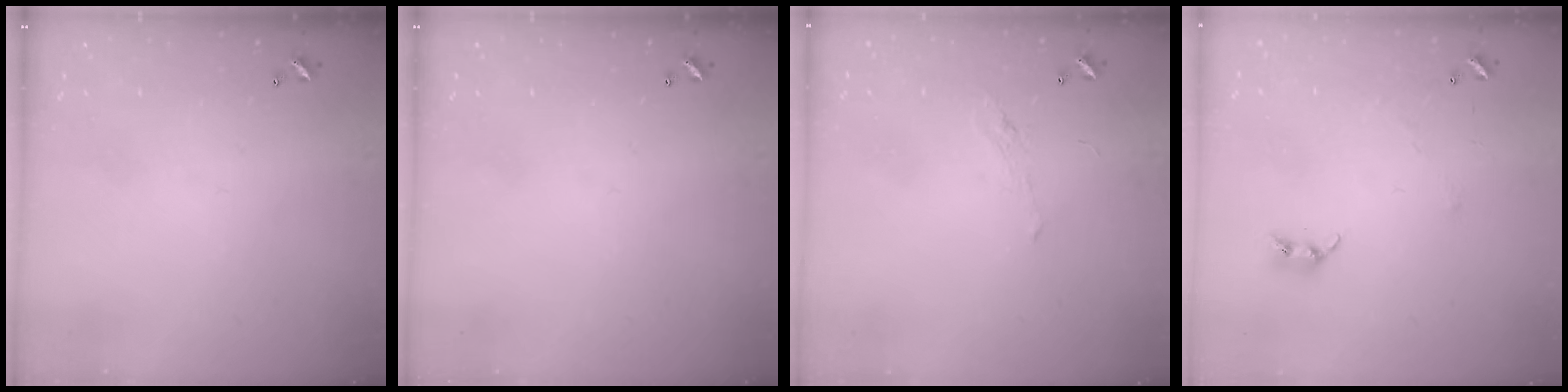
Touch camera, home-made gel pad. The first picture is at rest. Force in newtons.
{"total": 0.0}
{"total": 2.2, "press": 2.1, "slide": 0.8}
{"total": 4.8, "press": 4.8, "slide": 0.8}